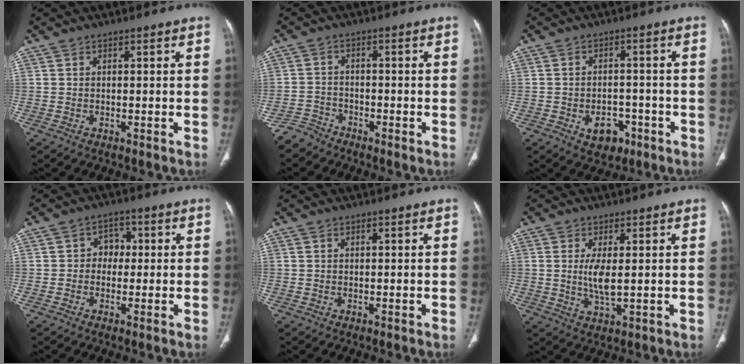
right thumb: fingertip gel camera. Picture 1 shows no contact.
{"total": 3.3, "force": [-3.0, 1.4, -0.4], "torque": [0.012, 0.006, -0.065]}
{"total": 6.1, "force": [-2.7, 4.3, 3.4], "torque": [-0.028, 0.020, -0.032]}
{"total": 3.9, "force": [0.1, 3.3, 2.0], "torque": [0.001, 0.012, -0.008]}
{"total": 0.0}
{"total": 5.0, "force": [0.5, 1.5, 4.7], "torque": [-0.105, -0.016, 0.015]}